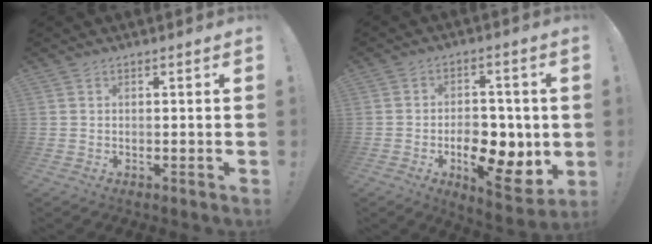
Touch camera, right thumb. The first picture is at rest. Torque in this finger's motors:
{"motor_torque": [0.41, 1.08, 1.60, -0.64, 0.06]}